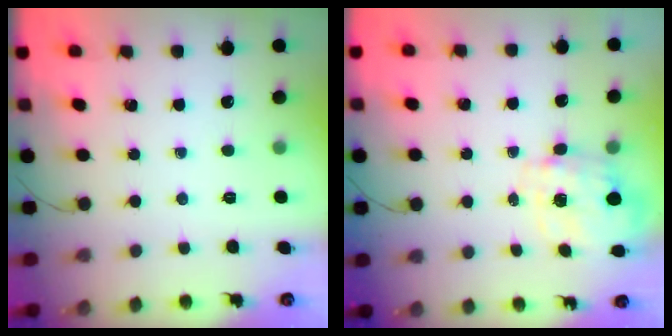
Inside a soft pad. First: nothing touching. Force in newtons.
{"total": 2.7, "press": 2.6, "slide": 0.9}